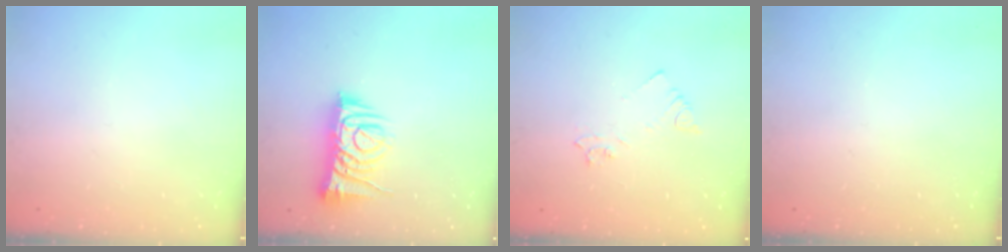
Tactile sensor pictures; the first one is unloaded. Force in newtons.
{"total": 9.0, "press": 8.9, "slide": 1.4}
{"total": 3.3, "press": 3.2, "slide": 0.5}
{"total": 0.0}